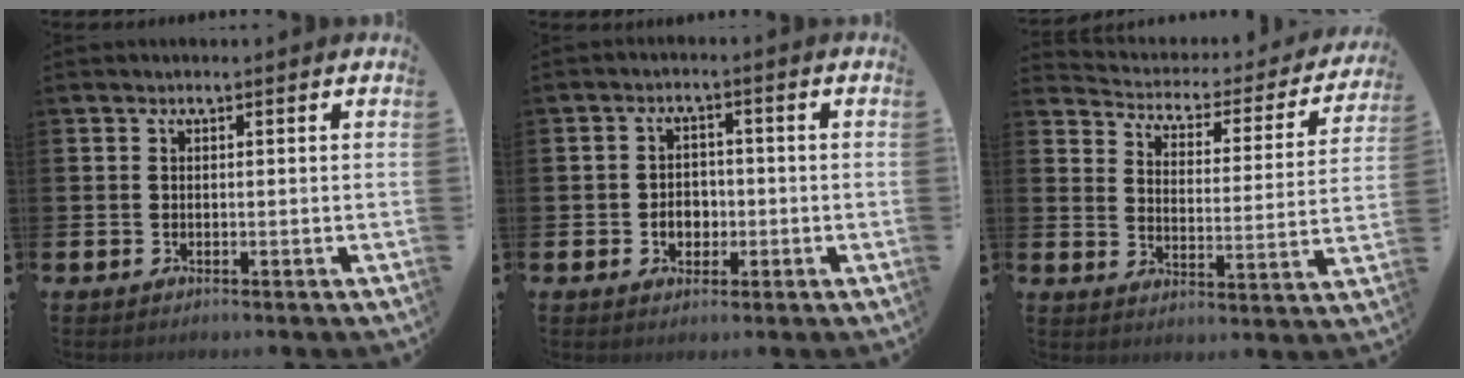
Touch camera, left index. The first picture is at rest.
{"total": 3.1, "force": [-0.7, 2.4, 1.7], "torque": [-0.018, -0.002, -0.022]}
{"total": 3.8, "force": [3.4, 1.7, 0.6], "torque": [-0.040, -0.034, 0.049]}